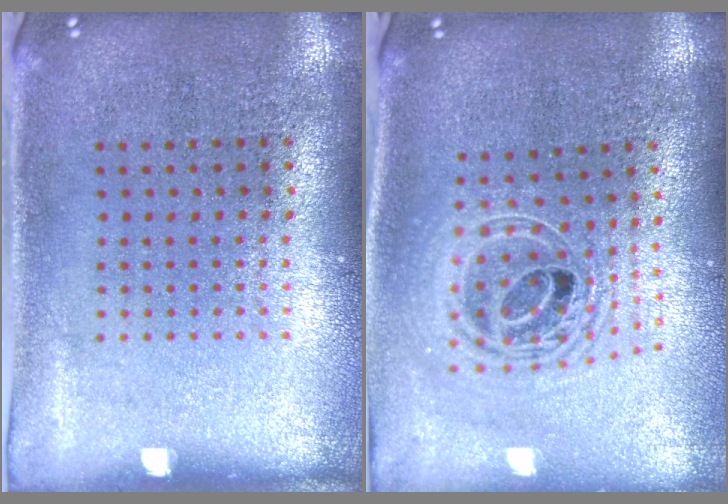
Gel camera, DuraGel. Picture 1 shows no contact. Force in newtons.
{"total": 2.2, "press": 1.7, "slide": 1.4}